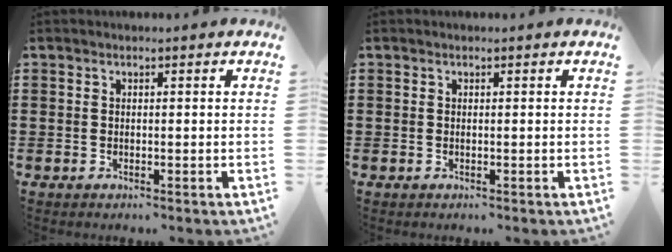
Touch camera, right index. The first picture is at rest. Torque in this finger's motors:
{"motor_torque": [-0.01, 0.01, 0.00, 0.00]}